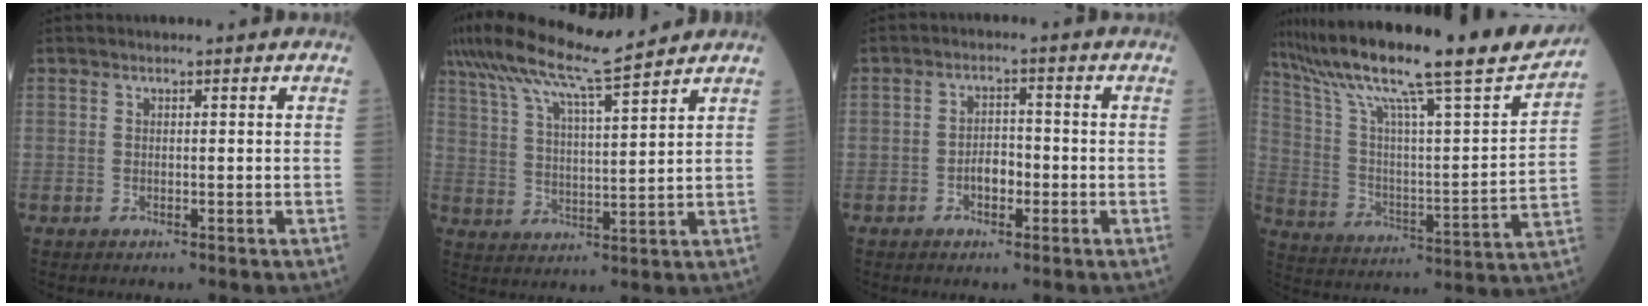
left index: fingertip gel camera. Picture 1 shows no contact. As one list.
[{"total": 13.0, "force": [11.1, -0.3, 6.7], "torque": [-0.132, 0.021, 0.191]}, {"total": 3.2, "force": [-1.3, 1.8, 2.4], "torque": [-0.041, 0.008, -0.024]}, {"total": 25.6, "force": [21.2, 0.6, 14.3], "torque": [-0.255, -0.023, 0.323]}]